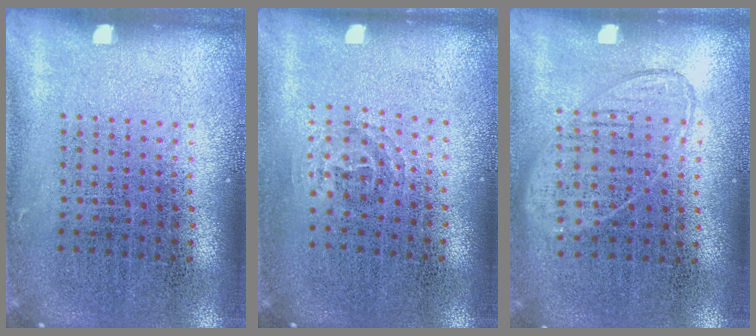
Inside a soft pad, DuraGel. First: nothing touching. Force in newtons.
{"total": 0.9, "press": 0.6, "slide": 0.7}
{"total": 0.9, "press": 0.8, "slide": 0.4}